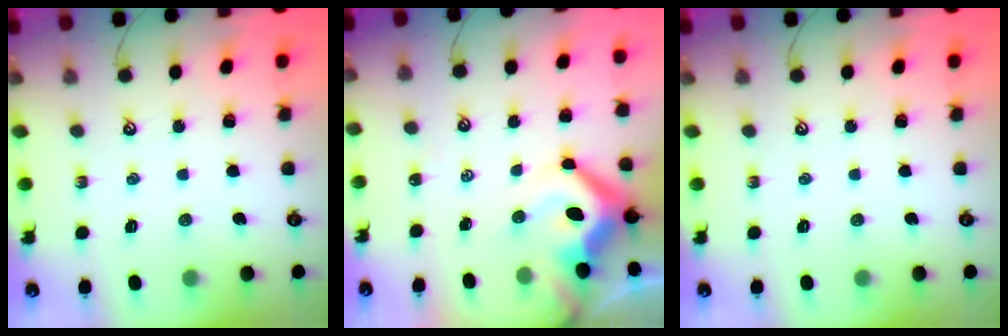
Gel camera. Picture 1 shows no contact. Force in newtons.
{"total": 12.7, "press": 12.5, "slide": 2.0}
{"total": 0.0}